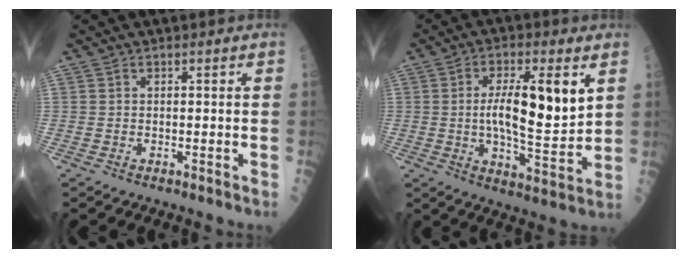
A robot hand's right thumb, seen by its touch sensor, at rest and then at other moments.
{"total": 13.9, "force": [3.1, 3.9, 13.0], "torque": [-0.206, -0.015, 0.053]}